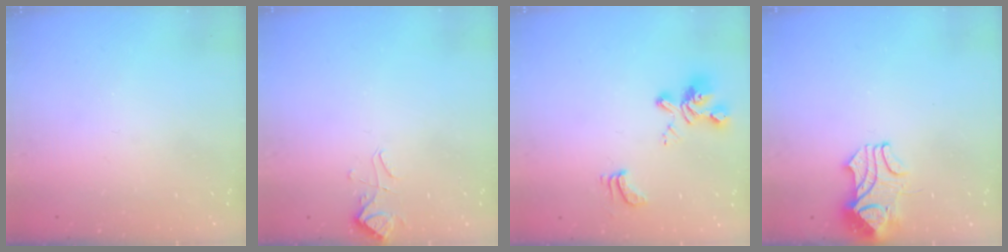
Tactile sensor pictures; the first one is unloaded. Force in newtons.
{"total": 2.8, "press": 2.8, "slide": 0.5}
{"total": 6.4, "press": 6.3, "slide": 1.2}
{"total": 2.4, "press": 2.2, "slide": 1.0}